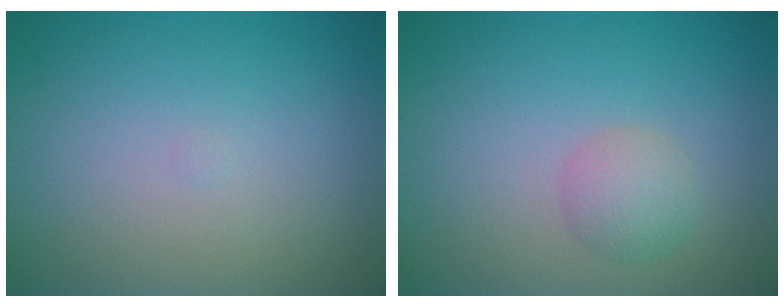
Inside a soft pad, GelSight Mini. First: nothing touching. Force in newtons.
{"total": 2.0, "press": 2.0, "slide": 0.0}